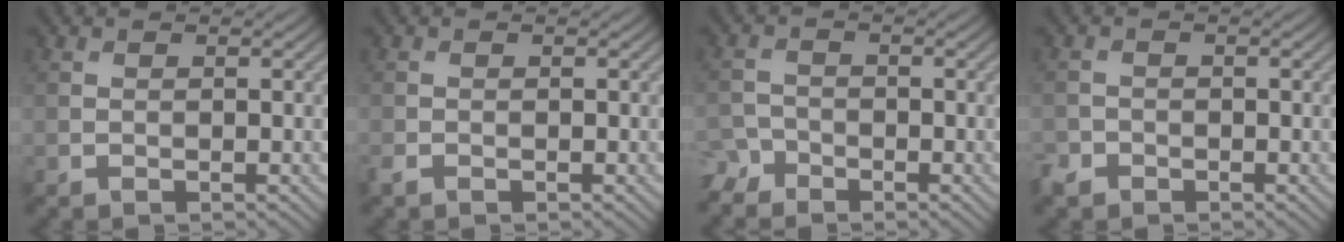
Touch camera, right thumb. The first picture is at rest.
{"total": 1.0, "force": [-0.8, 0.5, 0.4], "torque": [-0.012, -0.003, -0.019]}
{"total": 2.8, "force": [-2.4, 1.5, 0.6], "torque": [-0.014, -0.004, -0.059]}
{"total": 1.9, "force": [-1.5, 1.2, 0.4], "torque": [-0.013, -0.004, -0.038]}